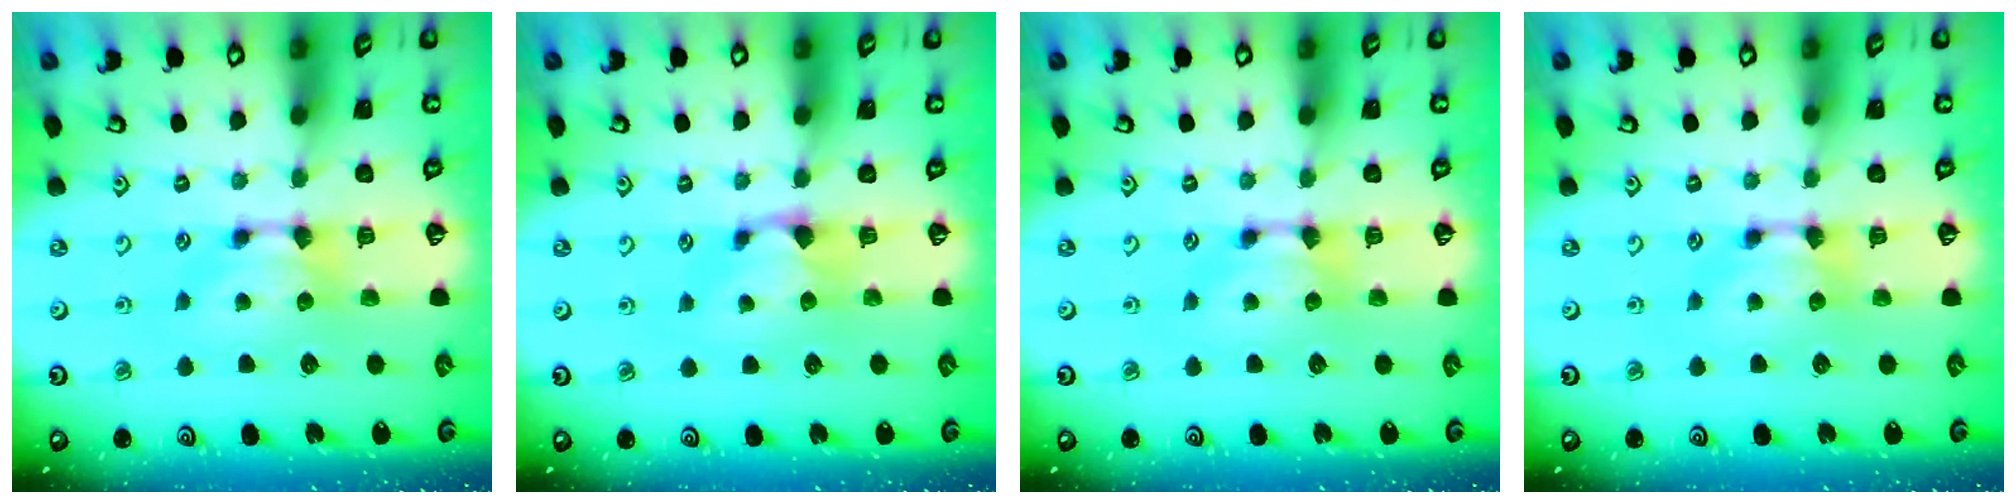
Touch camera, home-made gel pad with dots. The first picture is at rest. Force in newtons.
{"total": 1.1, "press": 0.8, "slide": 0.7}
{"total": 0.0}
{"total": 0.0}